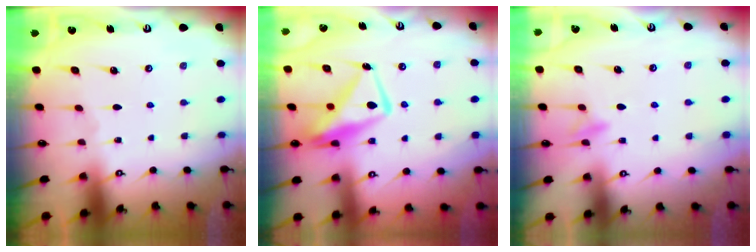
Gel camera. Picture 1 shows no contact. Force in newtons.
{"total": 12.3, "press": 12.2, "slide": 1.4}
{"total": 8.0, "press": 7.9, "slide": 0.9}